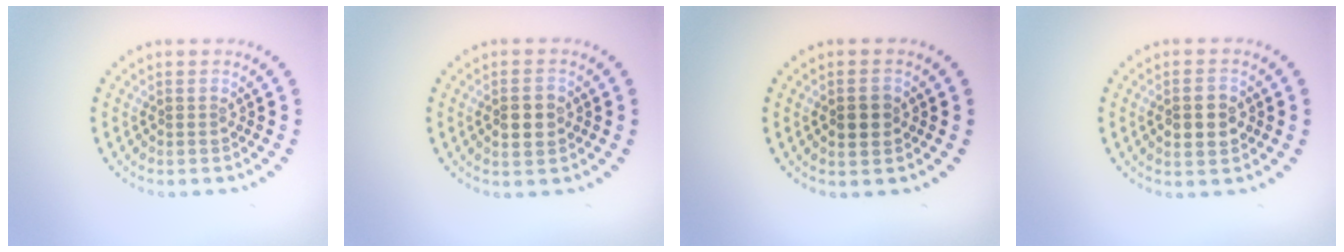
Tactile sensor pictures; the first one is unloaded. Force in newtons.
{"total": 2.8, "press": 2.8, "slide": 0.0}
{"total": 2.1, "press": 2.1, "slide": 0.1}
{"total": 2.9, "press": 2.9, "slide": 0.2}